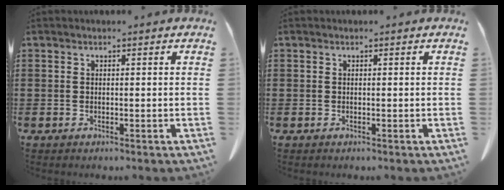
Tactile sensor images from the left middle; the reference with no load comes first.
{"total": 0.0}